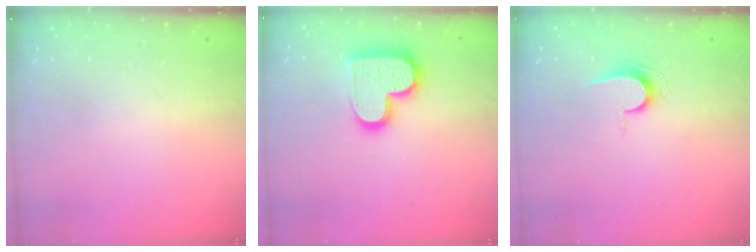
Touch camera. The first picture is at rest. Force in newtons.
{"total": 16.0, "press": 16.0, "slide": 1.1}
{"total": 7.0, "press": 7.0, "slide": 0.6}